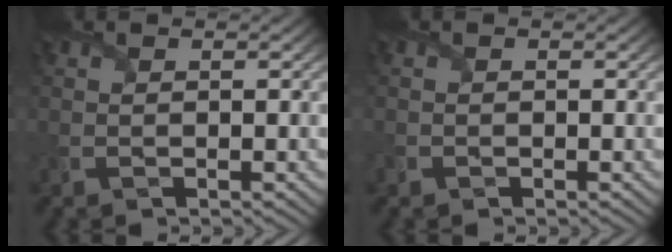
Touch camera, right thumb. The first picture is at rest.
{"total": 0.5, "force": [-0.3, 0.4, 0.0], "torque": [0.000, -0.005, -0.006]}